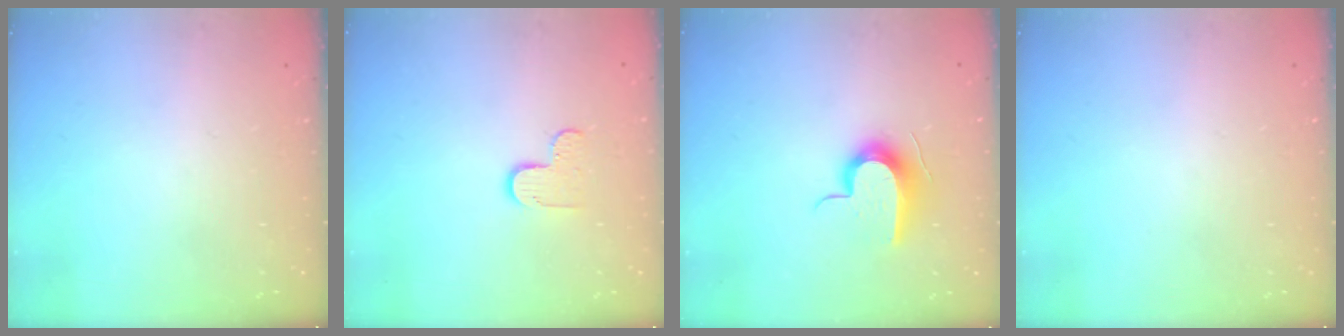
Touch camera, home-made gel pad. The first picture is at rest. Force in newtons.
{"total": 5.7, "press": 5.7, "slide": 0.3}
{"total": 10.7, "press": 10.6, "slide": 1.0}
{"total": 0.0}